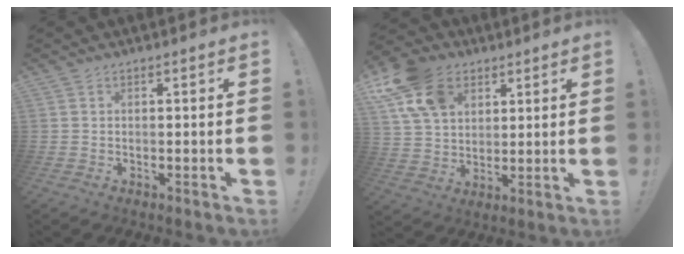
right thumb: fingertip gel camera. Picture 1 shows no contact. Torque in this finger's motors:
{"motor_torque": [1.56, 2.40, 1.23, 0.50, 0.10]}